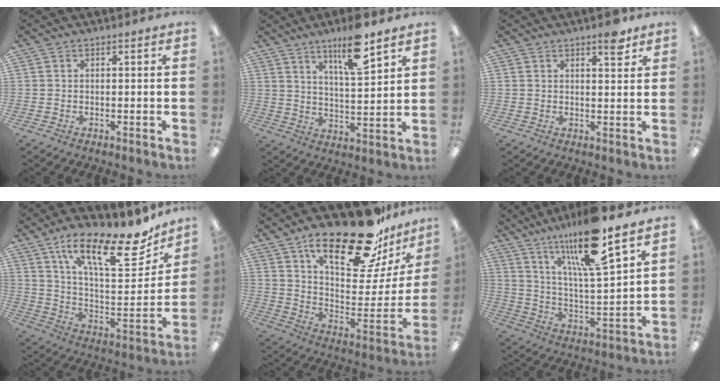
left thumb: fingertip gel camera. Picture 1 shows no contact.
{"total": 11.7, "force": [8.2, 2.7, 7.9], "torque": [-0.117, -0.047, 0.134]}
{"total": 4.8, "force": [3.3, 1.4, 3.1], "torque": [-0.037, -0.016, 0.051]}
{"total": 21.3, "force": [14.0, 6.6, 14.7], "torque": [-0.229, -0.089, 0.230]}
{"total": 26.5, "force": [18.8, 8.7, 16.5], "torque": [-0.243, -0.119, 0.309]}
{"total": 18.6, "force": [14.1, 2.5, 11.9], "torque": [-0.209, -0.083, 0.228]}